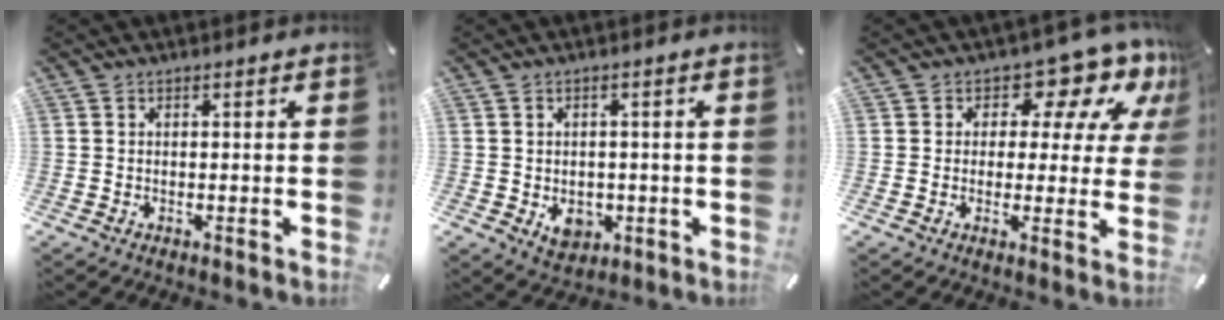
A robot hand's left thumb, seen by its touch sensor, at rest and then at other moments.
{"total": 5.3, "force": [-1.2, 4.5, 2.7], "torque": [-0.026, -0.001, -0.020]}
{"total": 11.9, "force": [7.3, 6.7, 6.7], "torque": [-0.091, -0.048, 0.124]}